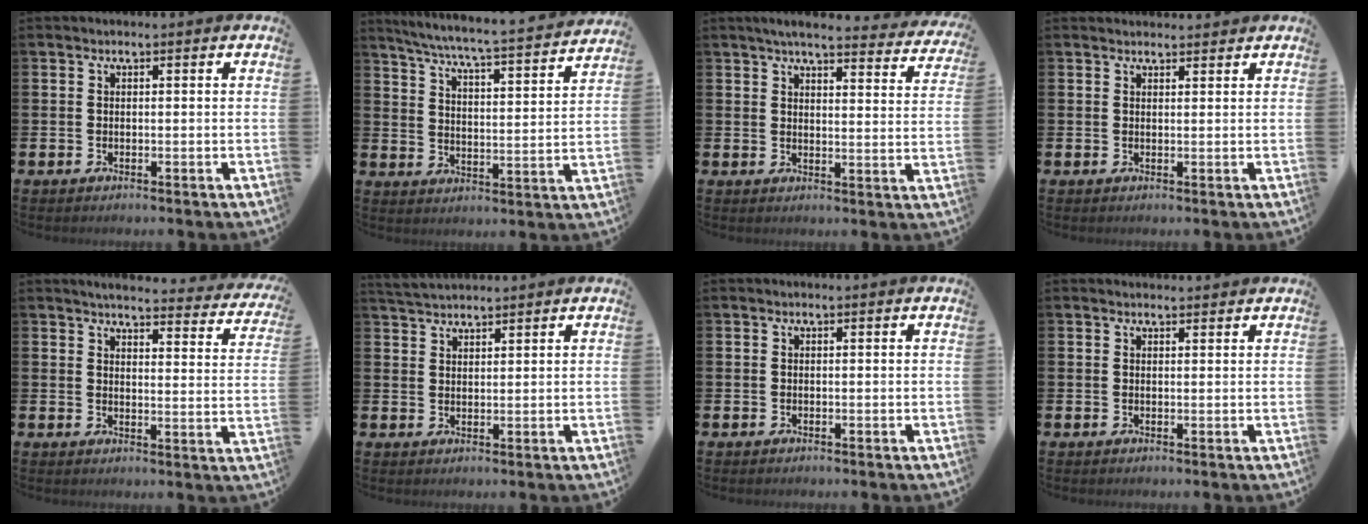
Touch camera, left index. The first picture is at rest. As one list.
[{"total": 6.1, "force": [5.7, -0.3, 2.2], "torque": [-0.066, -0.050, 0.091]}, {"total": 4.7, "force": [4.3, 0.4, 1.7], "torque": [-0.034, -0.028, 0.071]}, {"total": 1.5, "force": [1.4, 0.4, -0.1], "torque": [0.012, -0.007, 0.023]}, {"total": 4.1, "force": [3.9, 0.4, 1.0], "torque": [-0.023, -0.035, 0.062]}, {"total": 3.3, "force": [3.2, 0.4, 0.3], "torque": [-0.009, -0.014, 0.059]}, {"total": 0.0}, {"total": 1.2, "force": [1.2, 0.3, 0.1], "torque": [0.008, -0.003, 0.019]}]